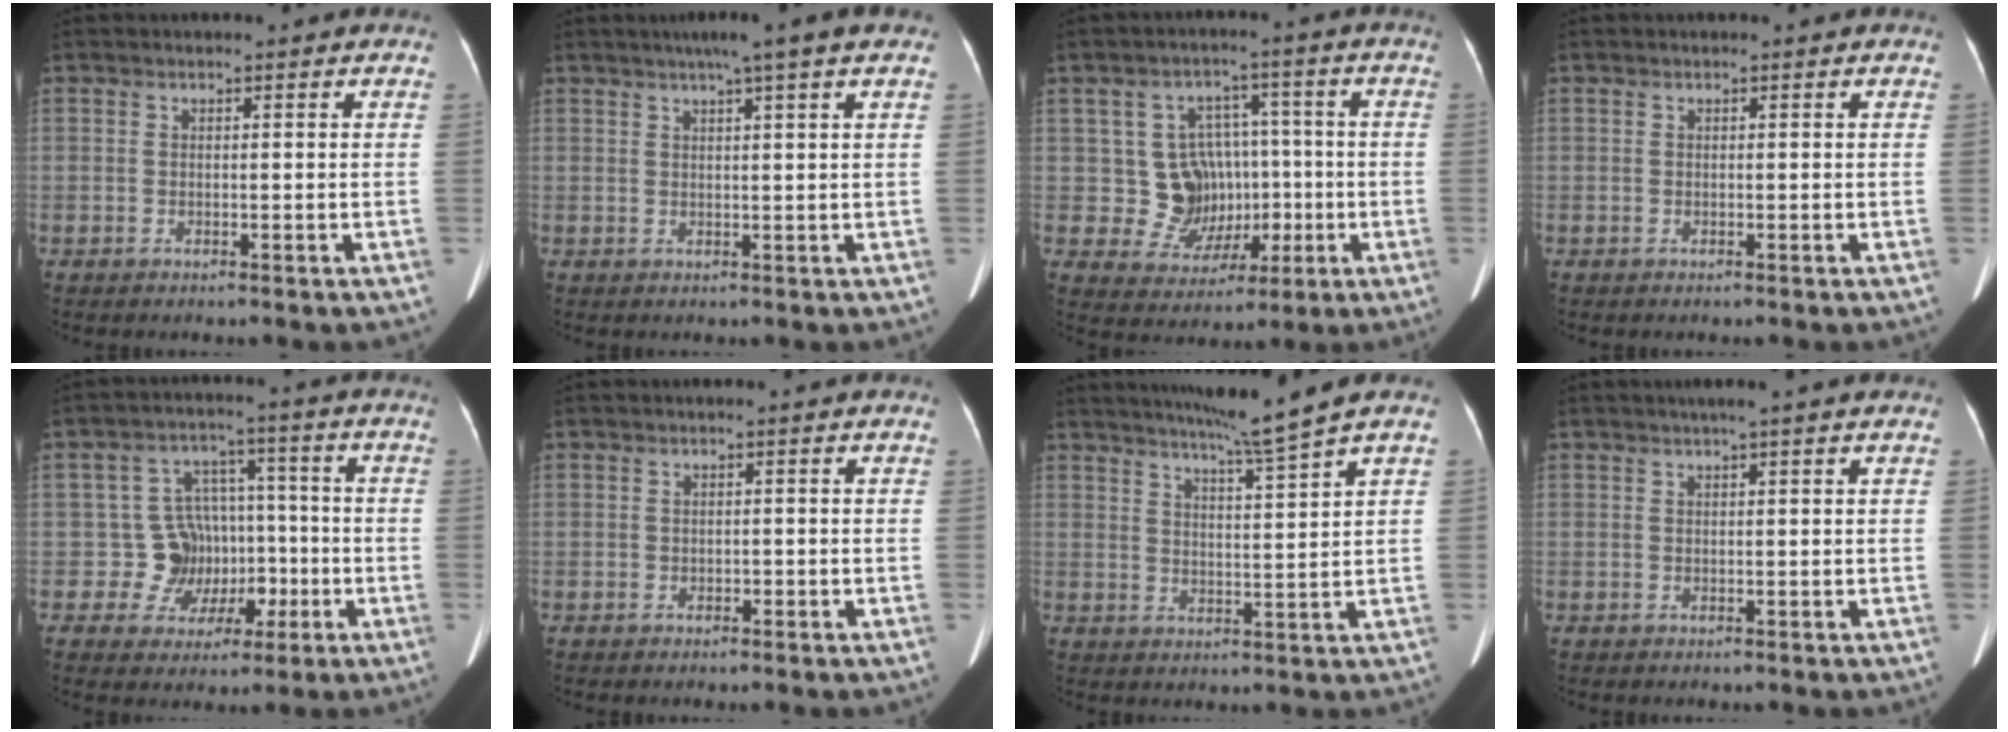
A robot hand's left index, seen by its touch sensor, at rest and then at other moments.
{"total": 5.7, "force": [3.8, -0.7, 4.1], "torque": [-0.062, 0.019, 0.055]}
{"total": 8.7, "force": [-0.3, 8.2, 2.8], "torque": [-0.040, 0.034, 0.012]}
{"total": 0.0}
{"total": 7.9, "force": [-1.7, 7.7, 1.3], "torque": [-0.002, 0.034, -0.019]}
{"total": 0.6, "force": [-0.3, 0.5, 0.2], "torque": [-0.002, 0.002, -0.006]}
{"total": 7.2, "force": [5.8, -2.3, 3.7], "torque": [-0.059, -0.008, 0.099]}
{"total": 2.1, "force": [1.5, -0.5, 1.4], "torque": [-0.023, 0.008, 0.027]}